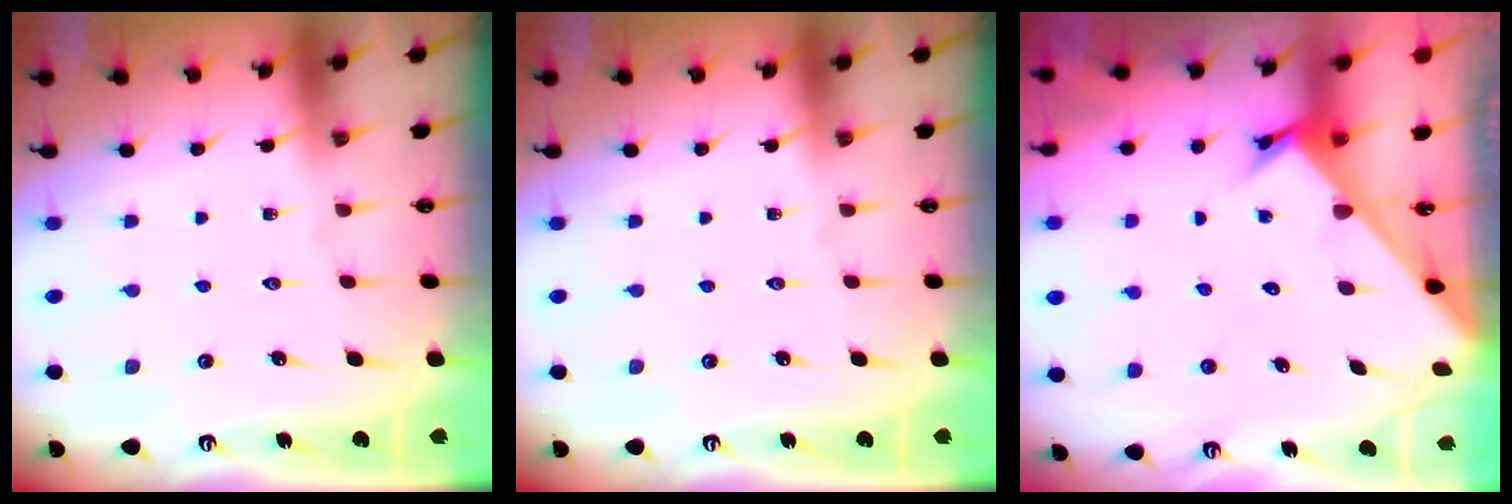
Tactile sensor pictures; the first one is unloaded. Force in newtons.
{"total": 0.0}
{"total": 2.2, "press": 2.2, "slide": 0.1}